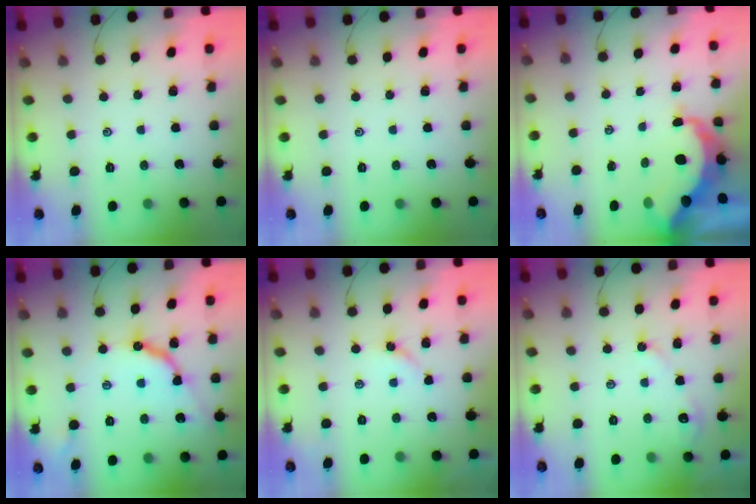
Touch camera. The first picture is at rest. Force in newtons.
{"total": 0.0}
{"total": 8.4, "press": 8.3, "slide": 1.0}
{"total": 9.3, "press": 9.3, "slide": 0.8}
{"total": 2.7, "press": 2.7, "slide": 0.5}
{"total": 3.6, "press": 3.6, "slide": 0.5}